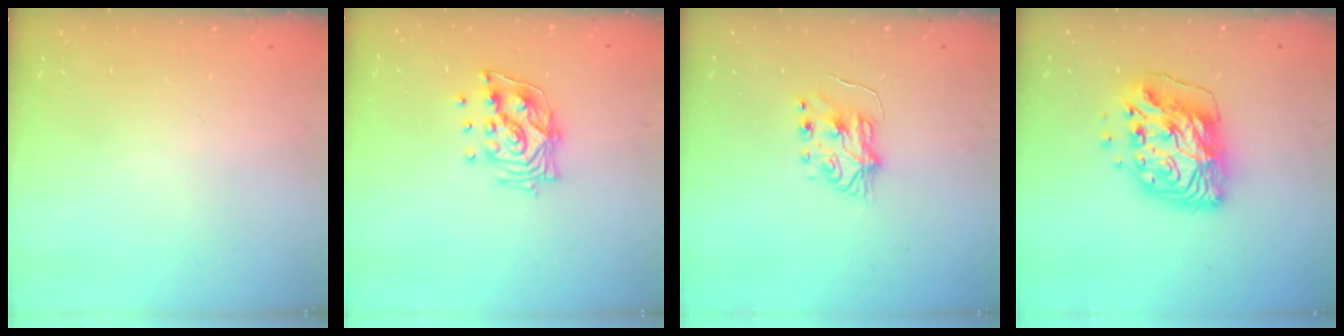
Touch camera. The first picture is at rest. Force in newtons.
{"total": 11.7, "press": 11.6, "slide": 1.4}
{"total": 5.2, "press": 5.1, "slide": 0.7}
{"total": 14.8, "press": 14.7, "slide": 1.7}